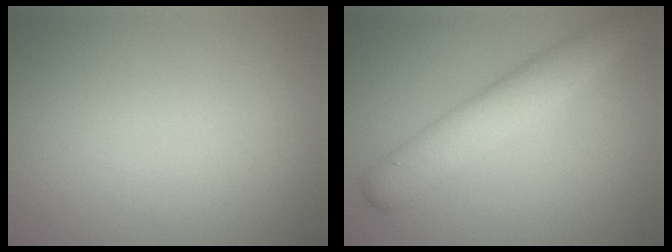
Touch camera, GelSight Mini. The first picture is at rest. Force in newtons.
{"total": 4.7, "press": 4.7, "slide": 0.3}